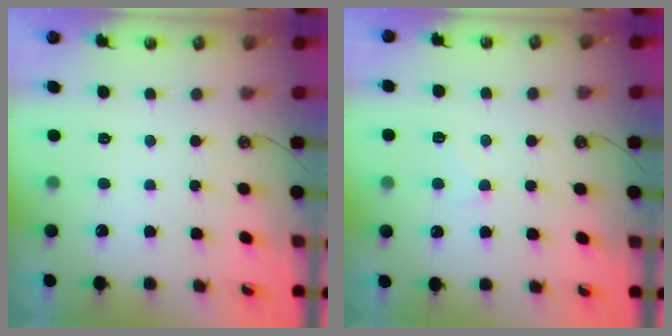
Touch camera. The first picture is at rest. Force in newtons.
{"total": 0.8, "press": 0.0, "slide": 0.8}